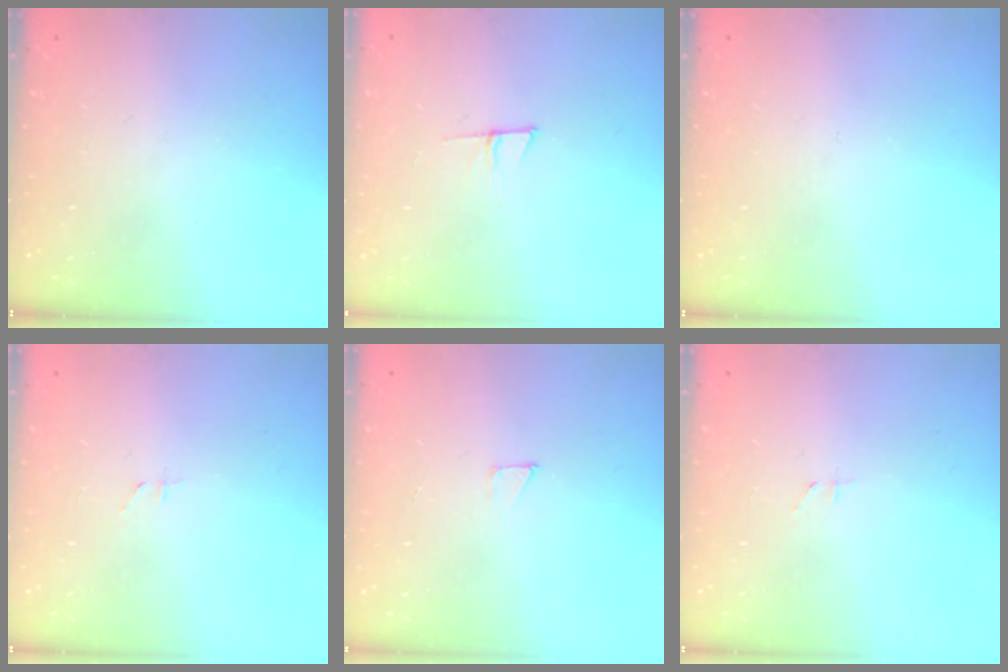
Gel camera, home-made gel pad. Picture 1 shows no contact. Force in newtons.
{"total": 5.6, "press": 5.0, "slide": 2.6}
{"total": 0.0}
{"total": 4.5, "press": 3.7, "slide": 2.5}
{"total": 3.2, "press": 3.2, "slide": 0.3}
{"total": 4.5, "press": 3.7, "slide": 2.5}